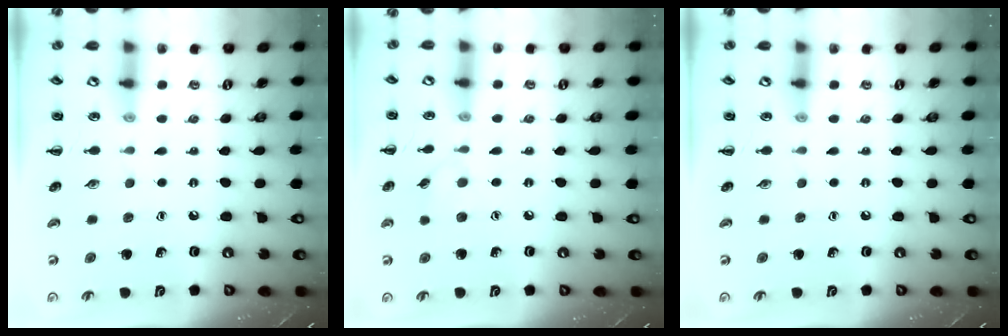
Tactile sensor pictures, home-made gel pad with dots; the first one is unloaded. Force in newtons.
{"total": 4.0, "press": 3.7, "slide": 1.5}
{"total": 0.0}